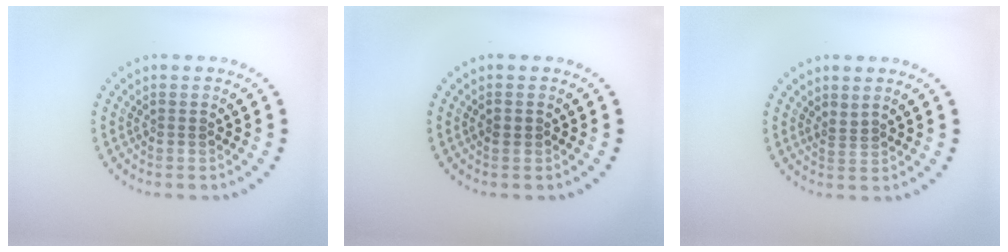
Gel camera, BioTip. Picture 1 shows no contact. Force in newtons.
{"total": 0.8, "press": 0.8, "slide": 0.3}
{"total": 0.9, "press": 0.4, "slide": 0.8}